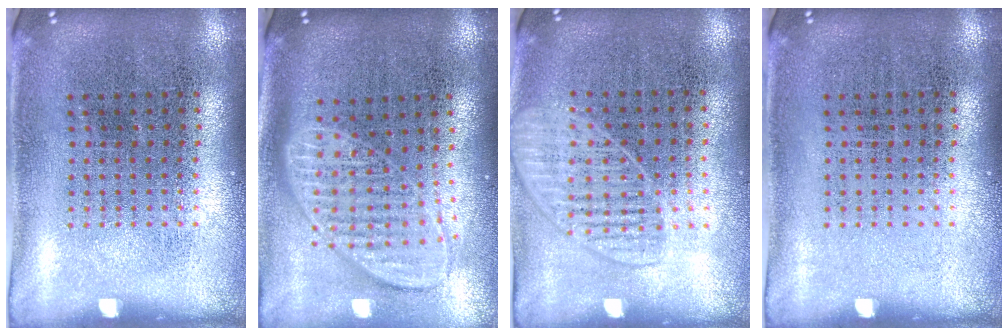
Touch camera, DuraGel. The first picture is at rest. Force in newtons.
{"total": 1.8, "press": 1.4, "slide": 1.1}
{"total": 1.3, "press": 1.2, "slide": 0.5}
{"total": 0.0}